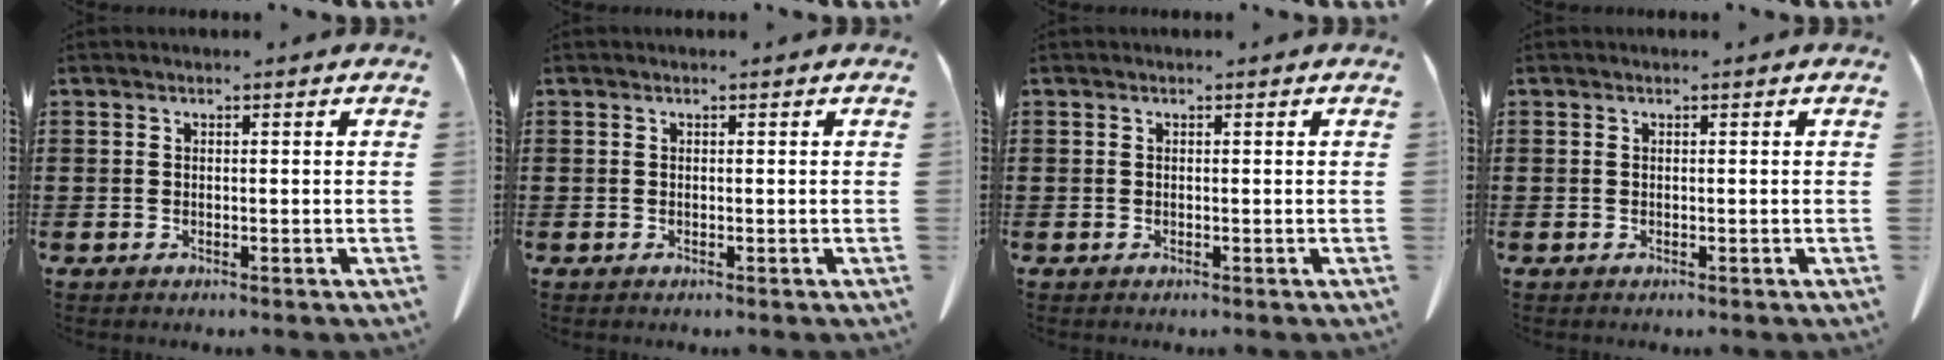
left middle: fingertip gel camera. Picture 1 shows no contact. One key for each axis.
{"total": 0.0}
{"total": 0.0}
{"total": 0.0}